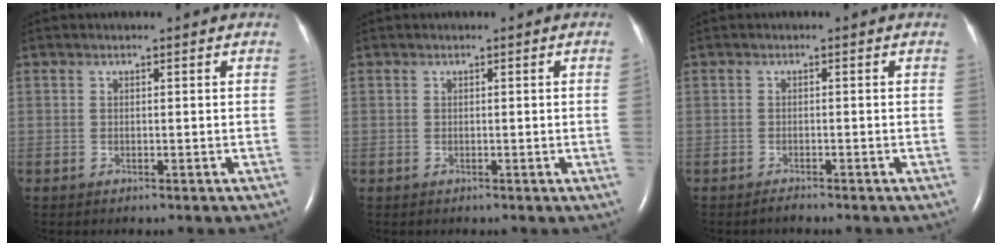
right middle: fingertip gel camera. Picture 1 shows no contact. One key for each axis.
{"total": 0.9, "fx": -0.1, "fy": -0.4, "fz": 0.8, "tx": -0.007, "ty": 0.000, "tz": -0.003}
{"total": 0.6, "fx": -0.6, "fy": 0.0, "fz": 0.1, "tx": -0.006, "ty": -0.003, "tz": -0.010}